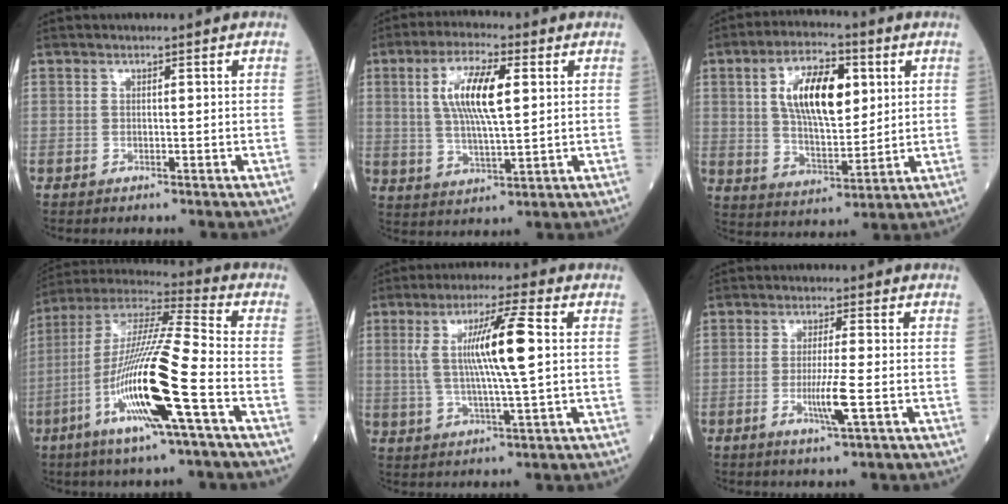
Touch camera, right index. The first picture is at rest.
{"total": 10.4, "force": [2.5, 2.3, 9.8], "torque": [-0.189, 0.005, 0.047]}
{"total": 13.0, "force": [3.6, 5.3, 11.3], "torque": [-0.203, 0.013, 0.064]}
{"total": 19.7, "force": [-6.6, 0.5, 18.6], "torque": [-0.390, -0.023, -0.133]}
{"total": 11.0, "force": [1.6, 0.1, 10.9], "torque": [-0.211, 0.007, 0.029]}
{"total": 5.3, "force": [-1.4, -0.5, 5.0], "torque": [-0.097, -0.013, -0.028]}